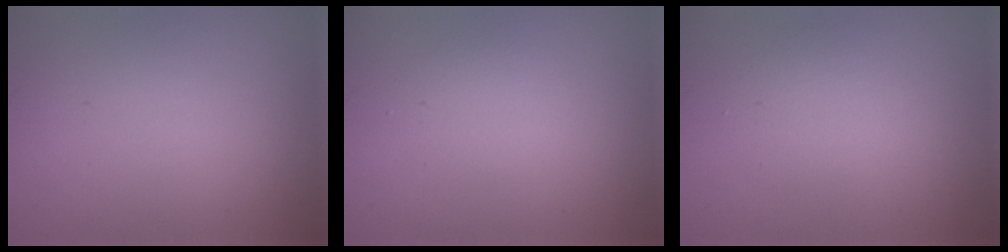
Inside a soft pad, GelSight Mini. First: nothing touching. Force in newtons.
{"total": 1.5, "press": 1.5, "slide": 0.2}
{"total": 2.5, "press": 2.5, "slide": 0.1}